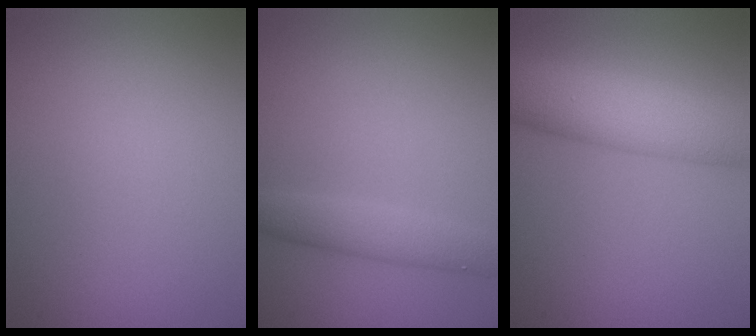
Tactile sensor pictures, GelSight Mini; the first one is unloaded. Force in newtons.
{"total": 2.9, "press": 2.9, "slide": 0.1}
{"total": 8.9, "press": 8.9, "slide": 0.3}